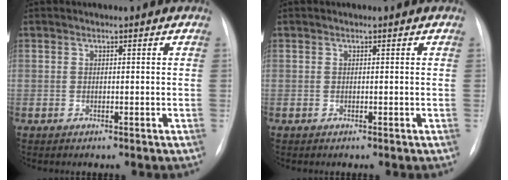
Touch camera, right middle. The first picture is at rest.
{"total": 0.0}